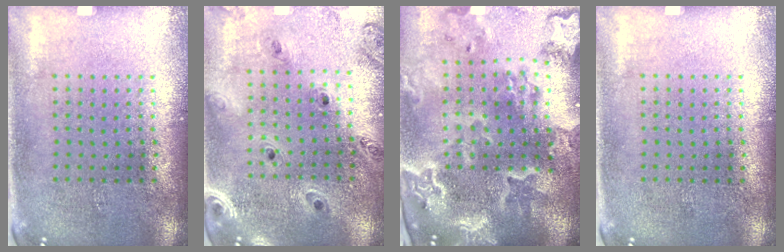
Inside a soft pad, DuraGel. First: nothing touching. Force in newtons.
{"total": 1.2, "press": 1.2, "slide": 0.2}
{"total": 4.4, "press": 3.6, "slide": 2.5}
{"total": 0.0}